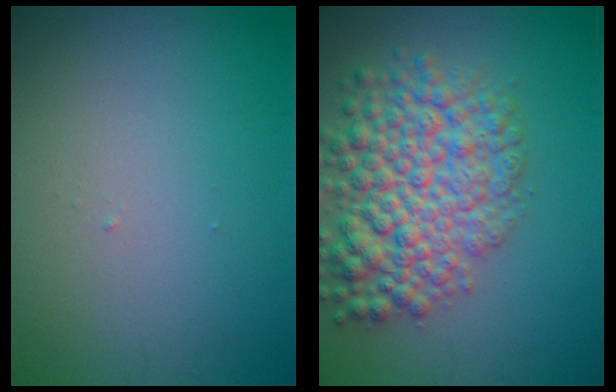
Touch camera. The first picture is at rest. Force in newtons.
{"total": 7.8, "press": 7.8, "slide": 0.3}